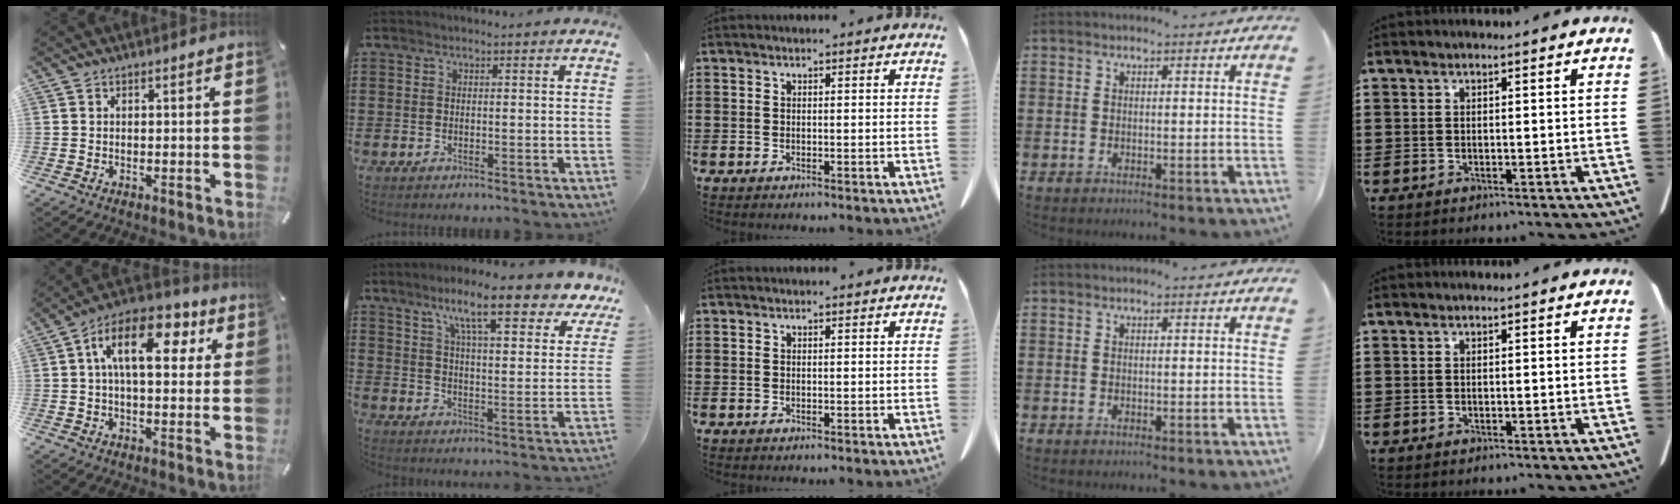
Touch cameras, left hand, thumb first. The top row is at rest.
{"thumb": {"total": 14.7, "force": [4.3, 7.8, 11.8], "torque": [-0.201, -0.003, 0.069]}, "index": {"total": 10.4, "force": [7.6, 1.4, 7.0], "torque": [-0.130, -0.018, 0.127]}}